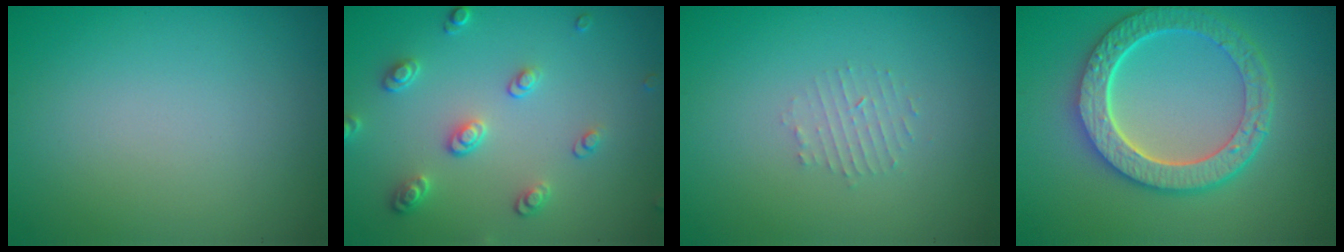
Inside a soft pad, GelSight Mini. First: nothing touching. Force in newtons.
{"total": 2.6, "press": 2.5, "slide": 0.8}
{"total": 1.2, "press": 1.1, "slide": 0.2}
{"total": 6.4, "press": 5.0, "slide": 3.9}